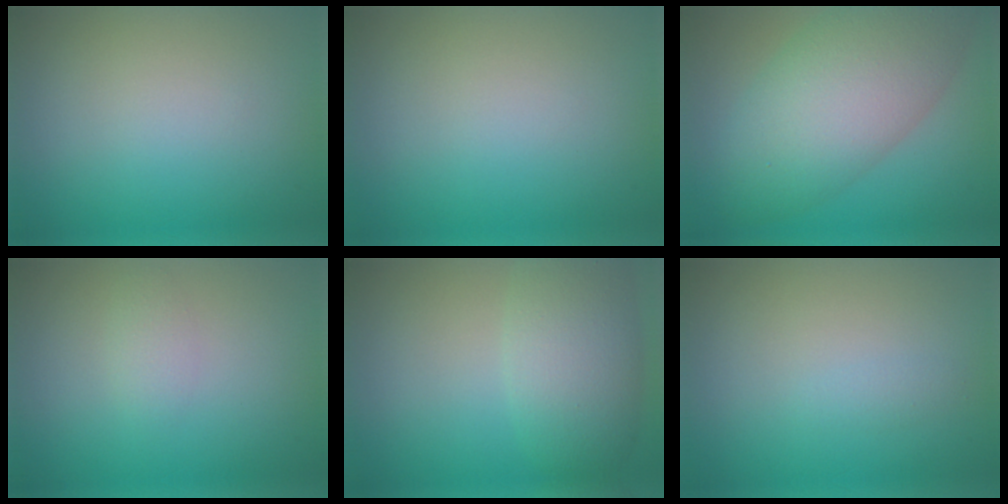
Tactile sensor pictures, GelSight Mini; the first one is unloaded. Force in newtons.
{"total": 0.0}
{"total": 9.5, "press": 9.5, "slide": 0.4}
{"total": 1.2, "press": 1.2, "slide": 0.0}
{"total": 5.6, "press": 5.6, "slide": 0.4}
{"total": 0.6, "press": 0.6, "slide": 0.0}